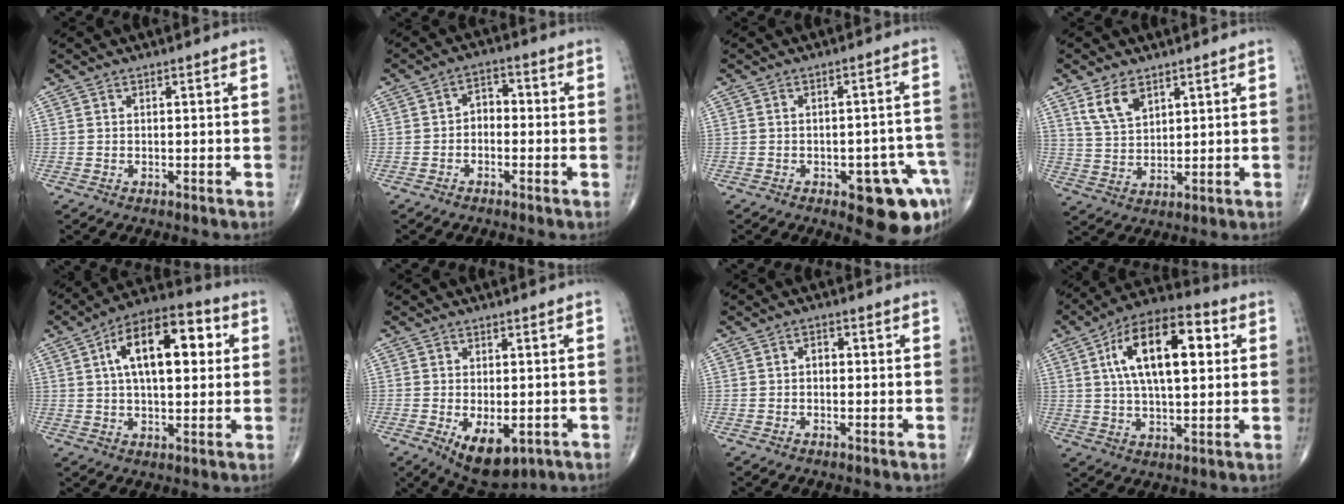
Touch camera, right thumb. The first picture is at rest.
{"total": 3.7, "force": [-0.7, 2.6, 2.5], "torque": [-0.023, 0.021, -0.025]}
{"total": 11.7, "force": [-5.4, 4.8, 9.2], "torque": [-0.077, 0.031, -0.057]}
{"total": 6.5, "force": [3.9, 3.5, 3.7], "torque": [-0.061, -0.019, 0.085]}
{"total": 17.0, "force": [4.0, 8.2, 14.4], "torque": [-0.208, 0.022, 0.057]}
{"total": 9.3, "force": [-3.4, 4.9, 7.1], "torque": [-0.100, -0.007, -0.039]}
{"total": 1.8, "force": [-0.1, 1.2, 1.3], "torque": [-0.013, 0.009, -0.005]}
{"total": 18.3, "force": [4.6, 8.4, 15.6], "torque": [-0.245, 0.013, 0.070]}